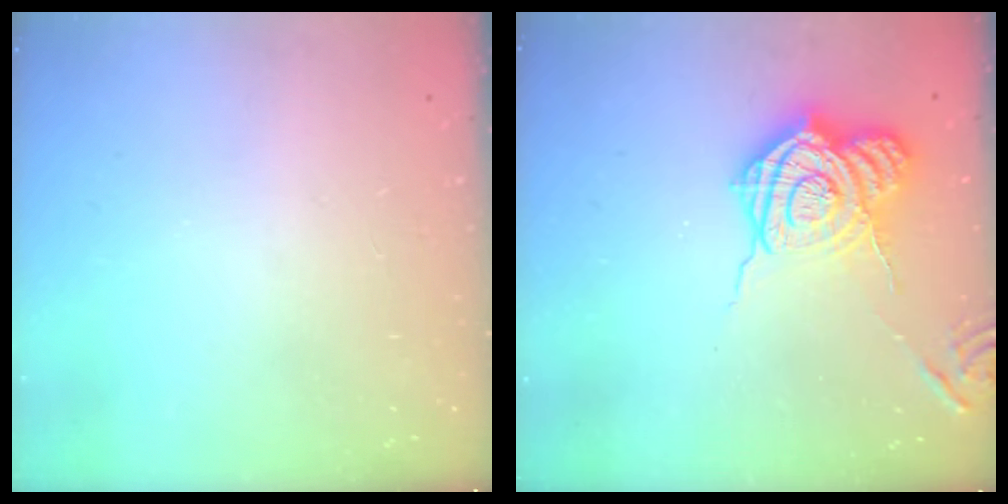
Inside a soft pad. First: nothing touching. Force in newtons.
{"total": 14.1, "press": 14.1, "slide": 1.1}